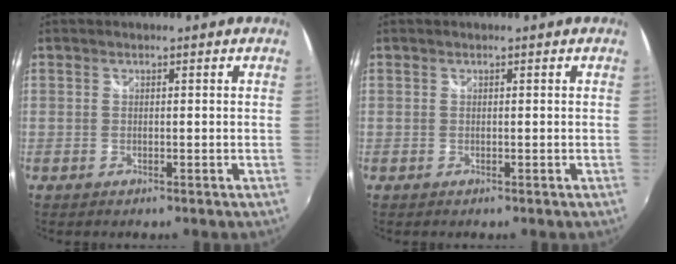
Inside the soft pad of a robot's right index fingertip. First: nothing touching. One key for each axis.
{"total": 0.0}